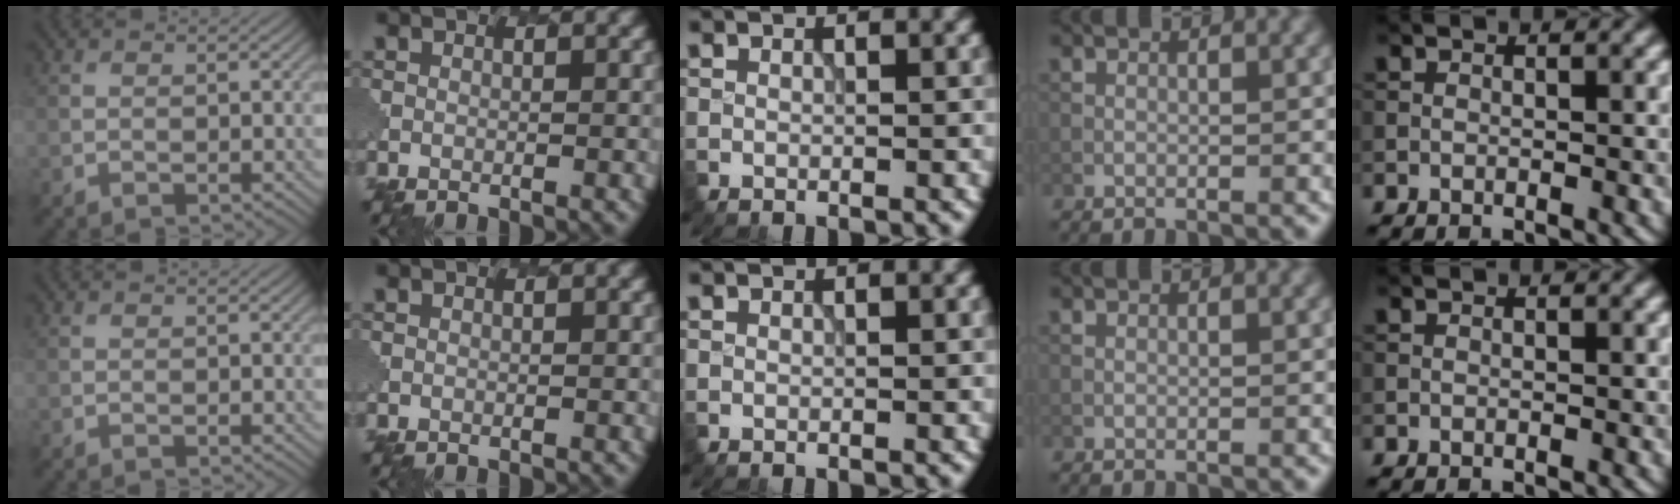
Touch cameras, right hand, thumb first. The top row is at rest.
{}